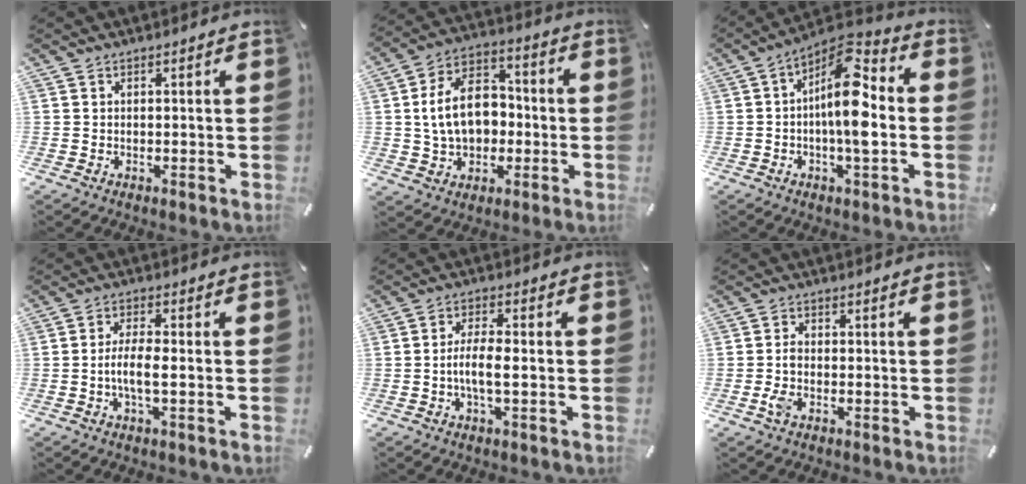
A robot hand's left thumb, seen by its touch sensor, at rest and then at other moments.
{"total": 13.7, "force": [-0.6, 10.5, 8.8], "torque": [-0.176, 0.025, -0.008]}
{"total": 13.4, "force": [-0.1, 4.5, 12.6], "torque": [-0.237, -0.011, -0.005]}
{"total": 6.1, "force": [-1.3, 1.7, 5.8], "torque": [-0.114, -0.001, -0.026]}
{"total": 6.4, "force": [-1.2, 1.9, 5.9], "torque": [-0.118, 0.001, -0.025]}
{"total": 3.5, "force": [-1.5, 1.5, 2.8], "torque": [-0.066, 0.001, -0.031]}